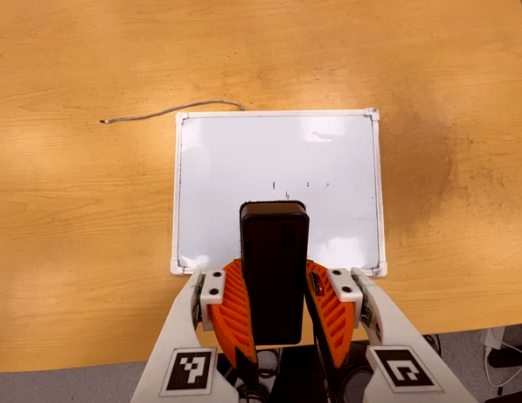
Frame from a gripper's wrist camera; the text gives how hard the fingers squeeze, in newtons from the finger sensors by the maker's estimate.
{"total": 7.1, "left": 6.3, "right": 7.9}